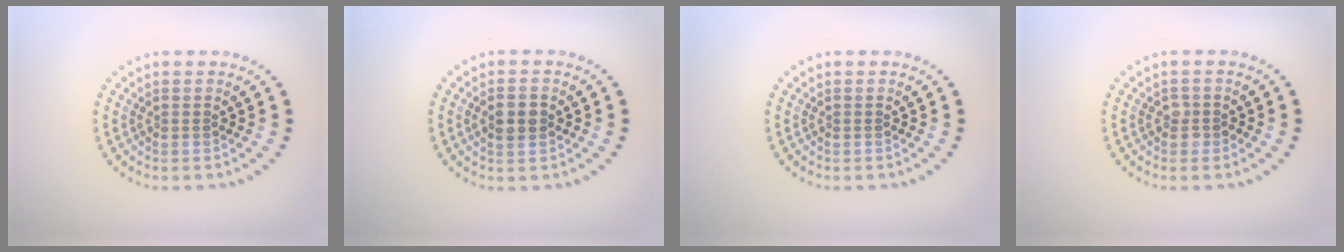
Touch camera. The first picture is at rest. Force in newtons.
{"total": 2.2, "press": 2.2, "slide": 0.3}
{"total": 0.0}
{"total": 1.2, "press": 1.1, "slide": 0.5}